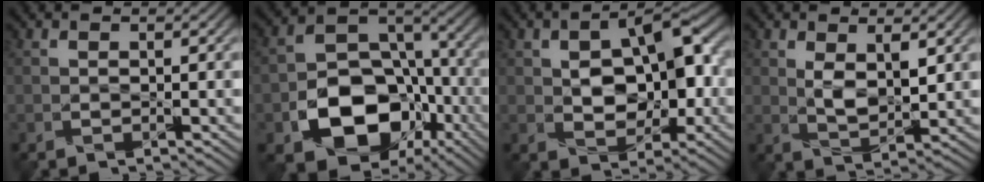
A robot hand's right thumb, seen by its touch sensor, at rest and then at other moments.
{"total": 15.3, "force": [-6.2, 11.0, 8.7], "torque": [-0.154, -0.041, -0.103]}
{"total": 9.1, "force": [0.1, 5.6, 7.2], "torque": [-0.110, 0.007, 0.002]}
{"total": 4.6, "force": [1.4, 2.3, 3.7], "torque": [-0.080, -0.008, 0.032]}